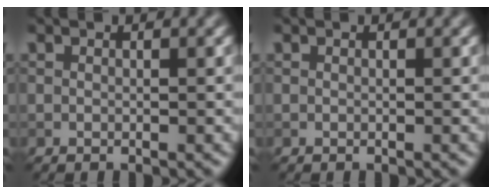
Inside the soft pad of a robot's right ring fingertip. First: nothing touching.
{"total": 0.0}